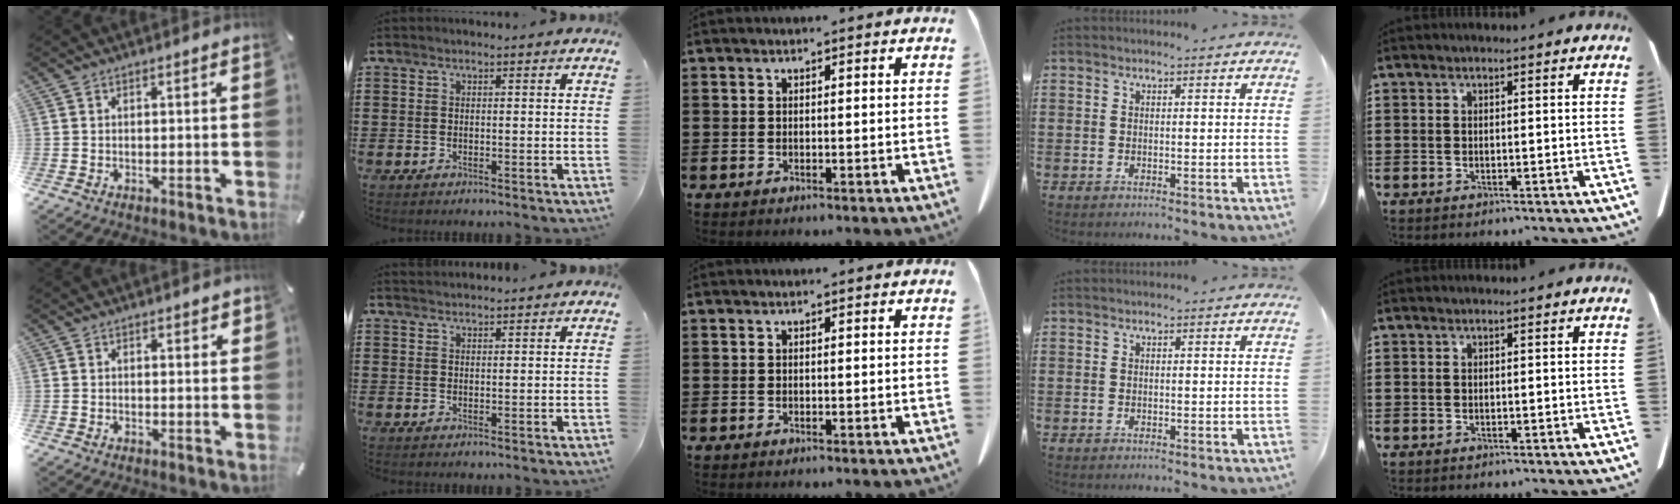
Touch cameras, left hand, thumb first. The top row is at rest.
{"thumb": {"total": 1.0, "force": [0.8, 0.5, 0.4], "torque": [0.001, 0.000, 0.013]}, "index": {"total": 1.2, "force": [1.2, 0.1, 0.0], "torque": [-0.002, 0.000, 0.024]}}